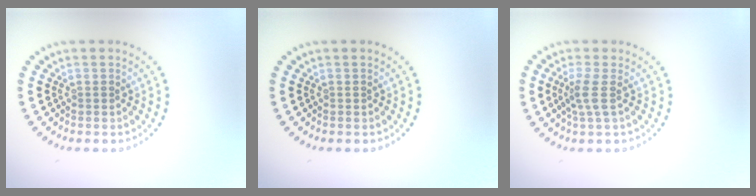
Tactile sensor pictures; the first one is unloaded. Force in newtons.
{"total": 0.0}
{"total": 1.9, "press": 1.4, "slide": 1.3}